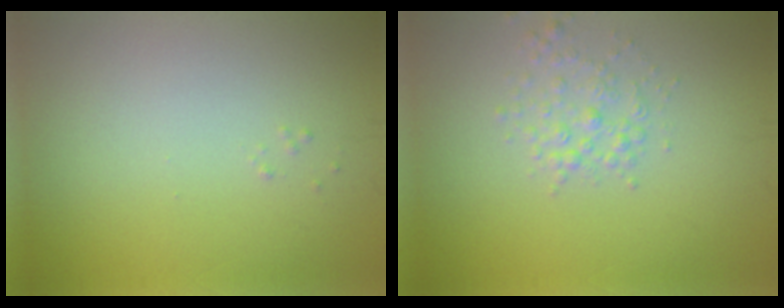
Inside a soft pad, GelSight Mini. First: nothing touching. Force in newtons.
{"total": 1.9, "press": 1.9, "slide": 0.1}